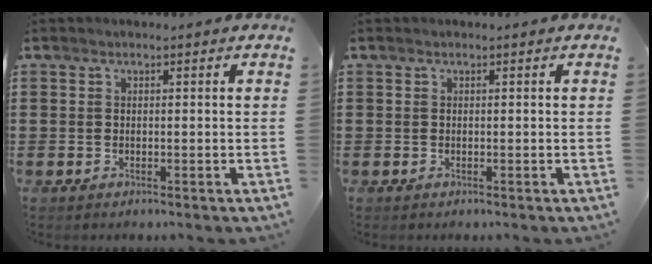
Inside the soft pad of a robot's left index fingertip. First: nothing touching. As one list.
[{"total": 0.0}]